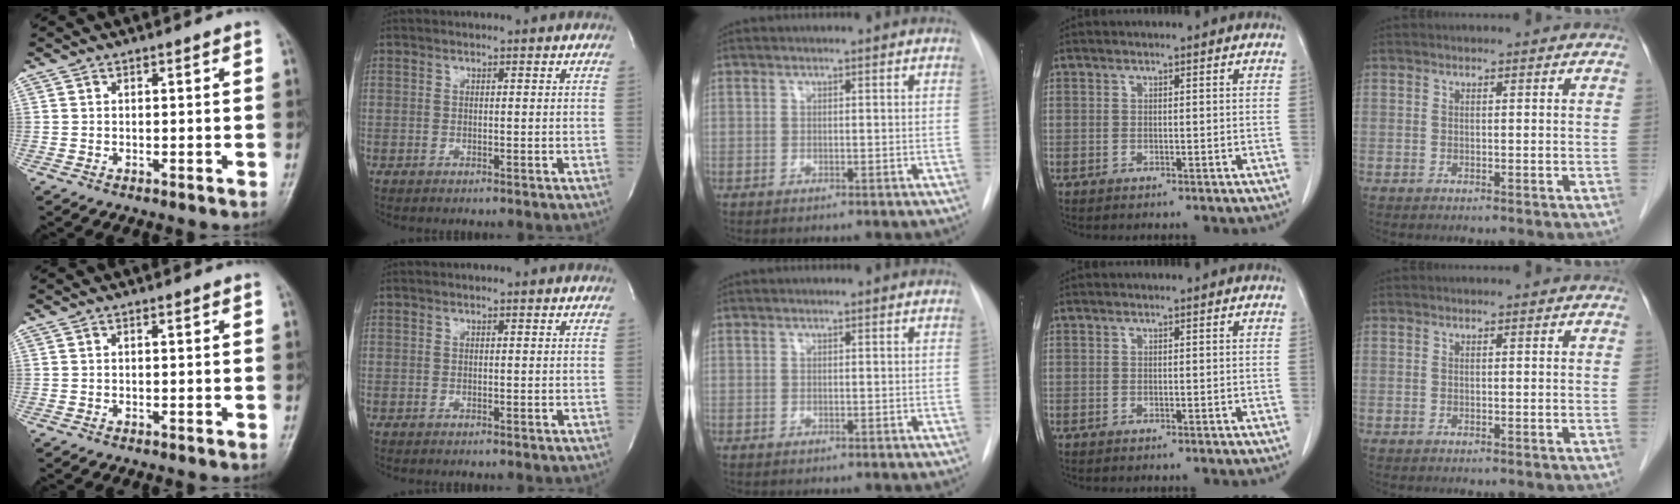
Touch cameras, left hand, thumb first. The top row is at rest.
{}